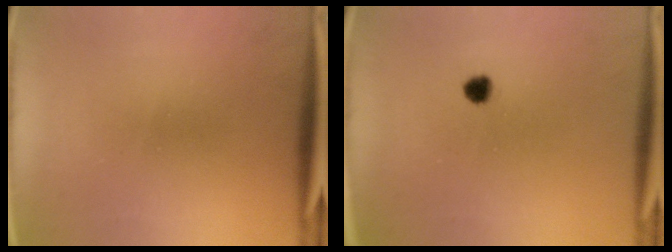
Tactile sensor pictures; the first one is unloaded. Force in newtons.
{"total": 1.9}